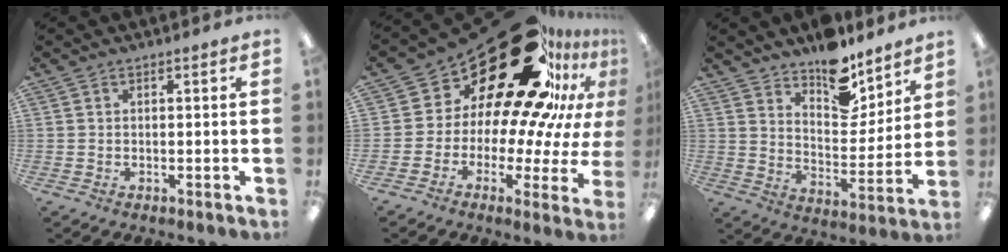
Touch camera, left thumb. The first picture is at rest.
{"total": 29.2, "force": [18.1, 12.4, 19.3], "torque": [-0.299, -0.133, 0.325]}
{"total": 13.1, "force": [10.9, 5.5, 4.6], "torque": [-0.061, -0.087, 0.199]}